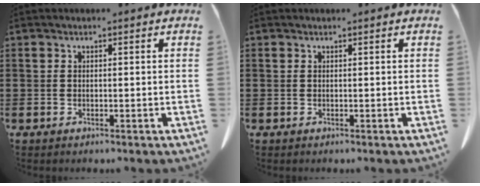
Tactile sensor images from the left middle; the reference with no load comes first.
{"total": 0.0}